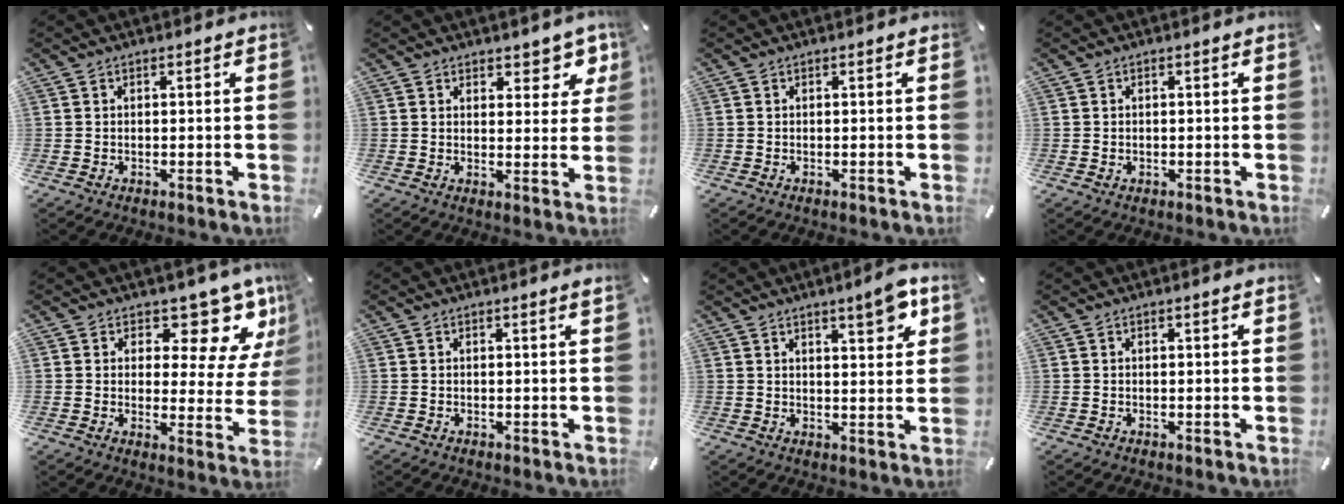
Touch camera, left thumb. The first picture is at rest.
{"total": 6.5, "force": [4.6, 3.9, 2.6], "torque": [-0.010, -0.036, 0.076]}
{"total": 0.0}
{"total": 0.6, "force": [0.0, 0.6, 0.1], "torque": [-0.001, 0.005, -0.001]}
{"total": 11.7, "force": [8.1, 5.5, 6.4], "torque": [-0.073, -0.069, 0.136]}
{"total": 0.9, "force": [0.4, 0.0, 0.8], "torque": [-0.014, 0.000, 0.007]}
{"total": 7.1, "force": [4.6, 2.0, 5.0], "torque": [-0.066, -0.023, 0.073]}
{"total": 0.6, "force": [0.2, 0.2, 0.5], "torque": [-0.008, 0.002, 0.003]}